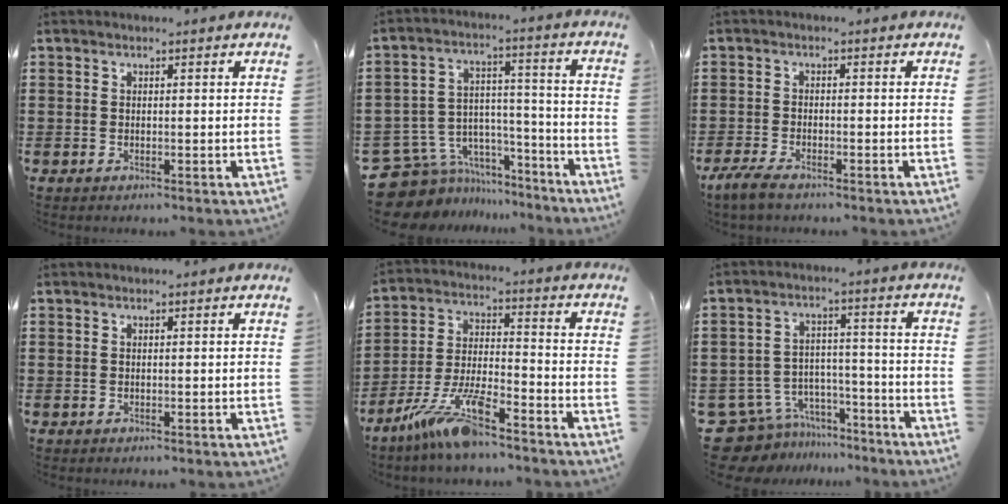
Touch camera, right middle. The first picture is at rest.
{"total": 8.3, "force": [-6.3, 5.2, 1.5], "torque": [-0.059, 0.006, -0.119]}
{"total": 2.9, "force": [-2.3, 0.5, 1.7], "torque": [-0.045, -0.003, -0.049]}
{"total": 0.0}
{"total": 10.2, "force": [-8.1, 1.6, 6.0], "torque": [-0.134, 0.004, -0.159]}
{"total": 8.5, "force": [-7.5, 3.8, 1.1], "torque": [-0.047, 0.024, -0.151]}